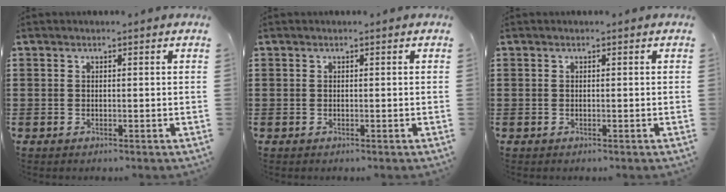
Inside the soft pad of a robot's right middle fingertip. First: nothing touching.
{"total": 0.0}
{"total": 0.0}